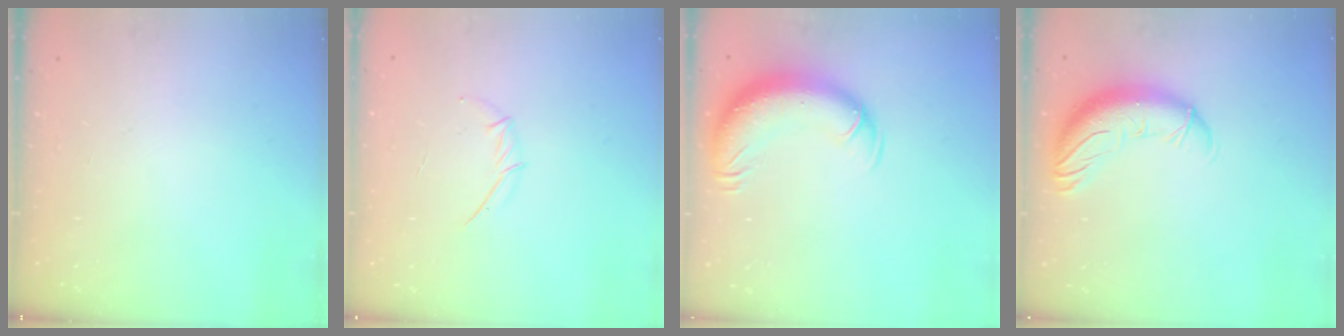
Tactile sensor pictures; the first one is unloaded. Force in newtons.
{"total": 4.0, "press": 4.0, "slide": 0.7}
{"total": 13.1, "press": 12.8, "slide": 3.1}
{"total": 12.4, "press": 12.0, "slide": 2.9}